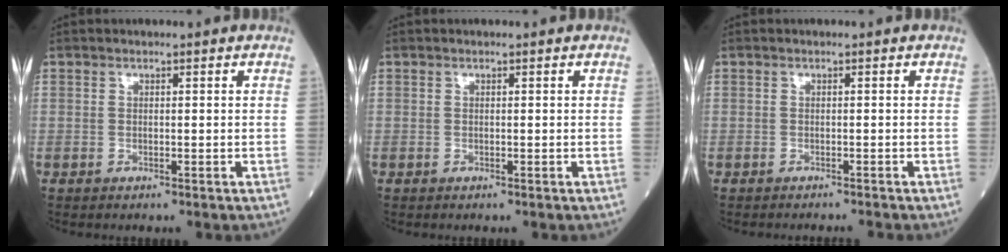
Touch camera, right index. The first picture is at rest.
{"total": 0.0}
{"total": 2.3, "force": [-2.2, -0.6, 0.3], "torque": [0.001, -0.004, -0.029]}